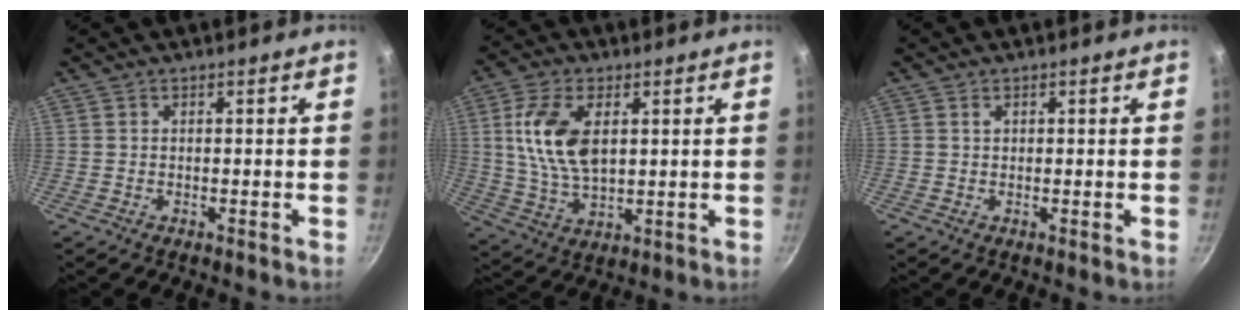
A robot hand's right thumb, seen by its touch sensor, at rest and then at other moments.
{"total": 12.4, "force": [2.8, 6.8, 10.1], "torque": [-0.189, -0.011, 0.056]}
{"total": 0.6, "force": [0.3, 0.4, 0.3], "torque": [-0.003, 0.000, 0.004]}